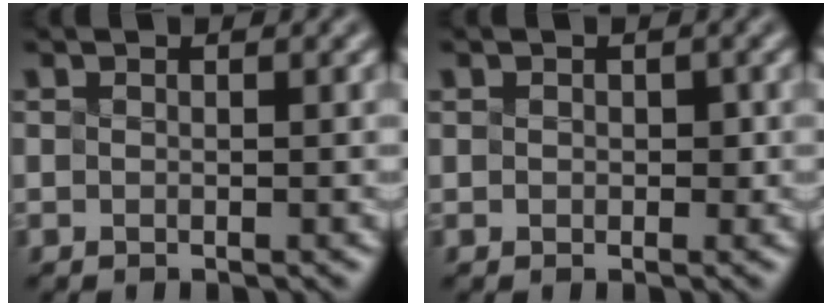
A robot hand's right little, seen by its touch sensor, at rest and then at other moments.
{"total": 0.6, "force": [-0.3, -0.1, -0.5], "torque": [-0.001, 0.000, 0.016]}